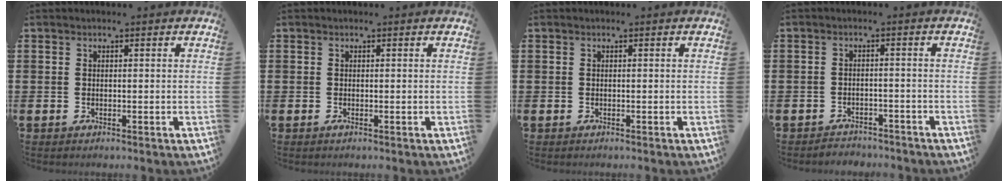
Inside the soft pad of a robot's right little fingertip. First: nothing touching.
{"total": 0.0}
{"total": 0.0}
{"total": 1.8, "force": [-1.7, 0.2, -0.2], "torque": [-0.004, 0.005, -0.040]}